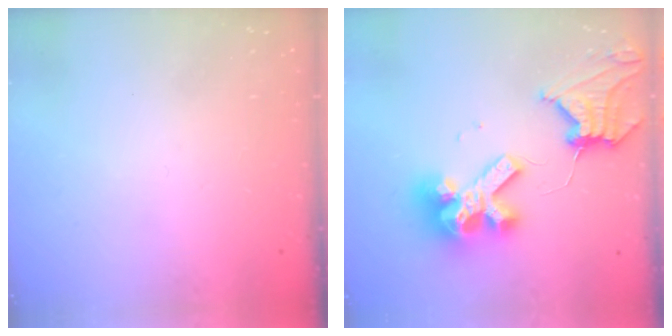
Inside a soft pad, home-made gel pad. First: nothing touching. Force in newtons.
{"total": 16.6, "press": 16.5, "slide": 1.4}